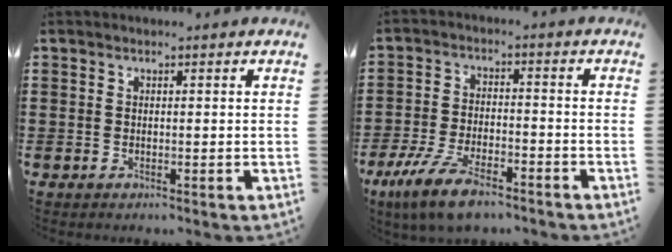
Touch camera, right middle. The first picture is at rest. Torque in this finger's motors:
{"motor_torque": [2.14, 0.00, 0.49, 0.18]}